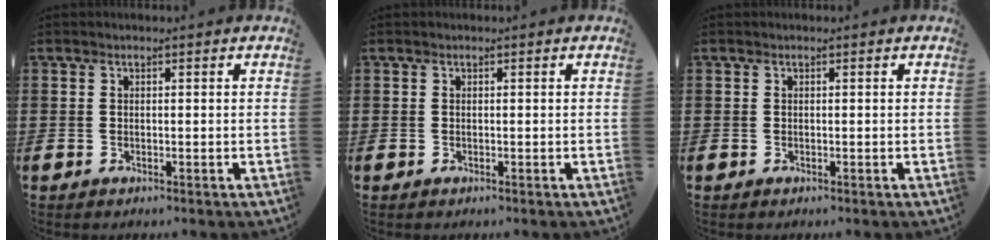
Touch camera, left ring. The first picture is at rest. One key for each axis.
{"total": 0.0}
{"total": 0.0}